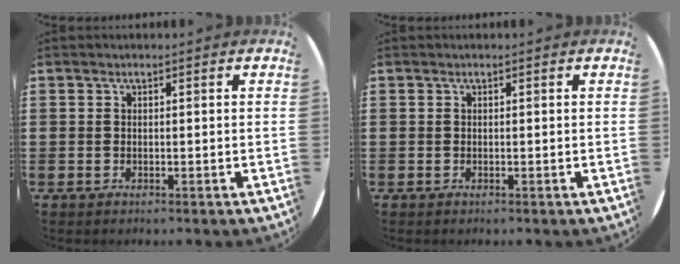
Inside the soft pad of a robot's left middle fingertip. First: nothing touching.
{"total": 0.0}